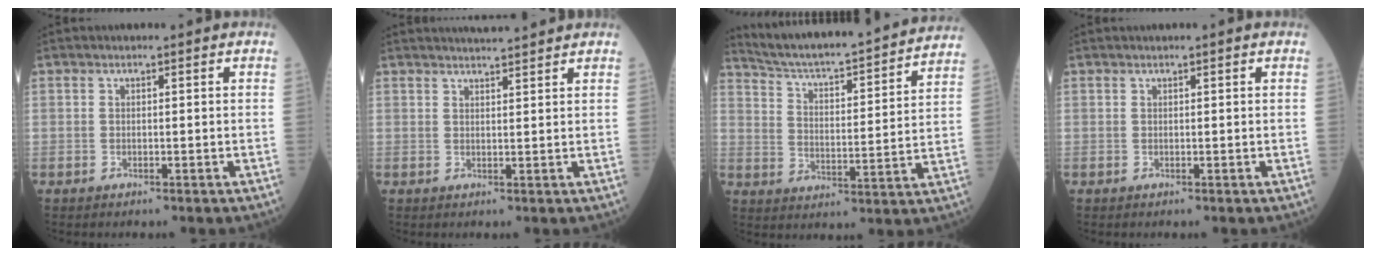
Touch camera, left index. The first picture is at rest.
{"total": 4.8, "force": [4.6, -0.2, 1.4], "torque": [-0.023, 0.020, 0.063]}
{"total": 21.1, "force": [19.5, 1.2, 7.8], "torque": [-0.122, -0.024, 0.271]}
{"total": 0.0}